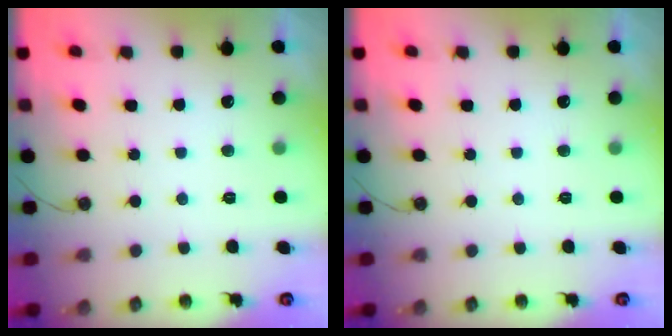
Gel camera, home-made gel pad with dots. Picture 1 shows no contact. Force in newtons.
{"total": 0.0}